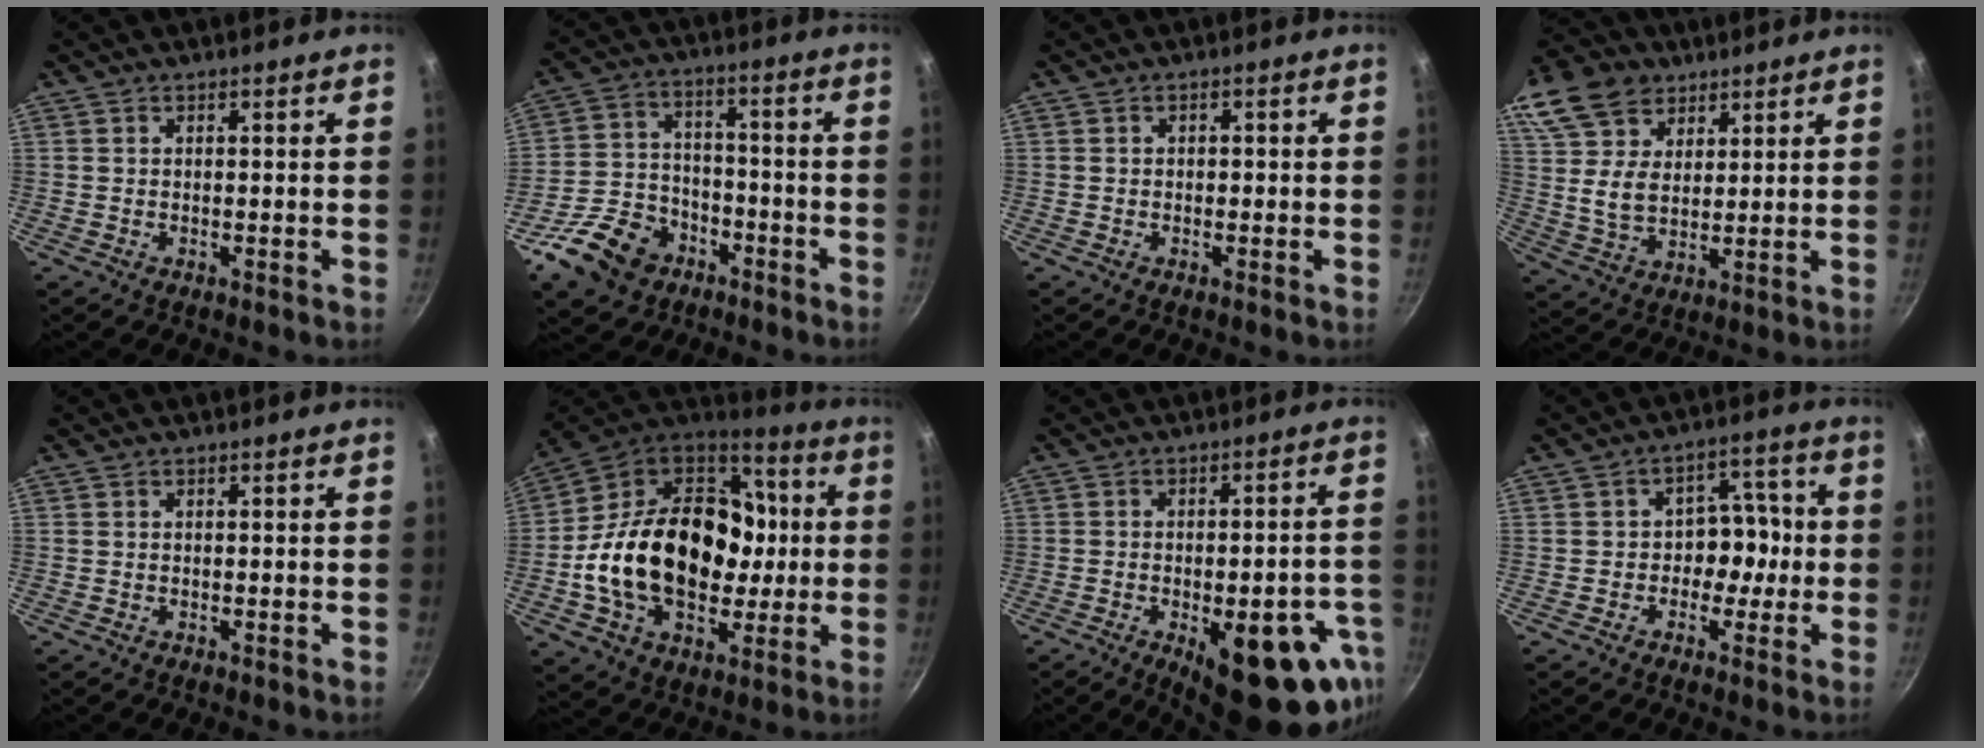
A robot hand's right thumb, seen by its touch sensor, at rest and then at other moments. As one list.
[{"total": 13.7, "force": [-7.5, 9.7, 6.1], "torque": [-0.098, 0.047, -0.129]}, {"total": 0.8, "force": [-0.2, 0.7, 0.3], "torque": [-0.001, 0.003, -0.004]}, {"total": 17.5, "force": [9.8, 11.8, 8.3], "torque": [-0.166, -0.010, 0.185]}, {"total": 0.0}, {"total": 29.2, "force": [-1.3, 20.8, 20.5], "torque": [-0.320, 0.042, -0.016]}, {"total": 21.5, "force": [-9.2, 8.9, 17.2], "torque": [-0.160, 0.020, -0.111]}, {"total": 7.3, "force": [-1.4, 5.9, 4.2], "torque": [0.006, 0.033, -0.027]}]